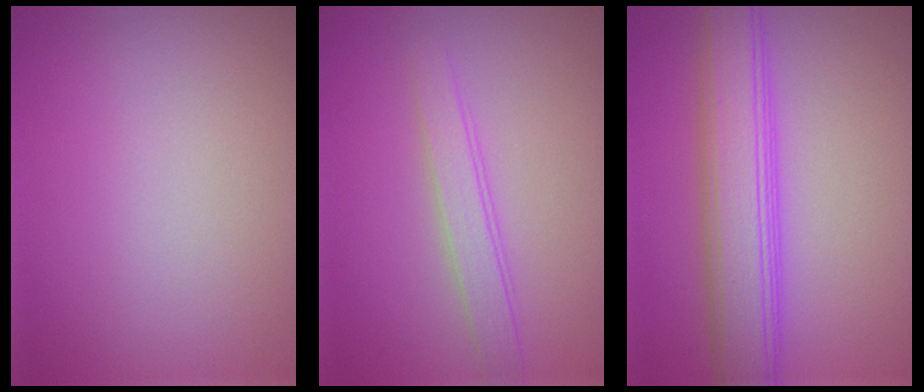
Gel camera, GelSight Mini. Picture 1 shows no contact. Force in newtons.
{"total": 2.4, "press": 2.4, "slide": 0.1}
{"total": 6.5, "press": 6.5, "slide": 0.1}